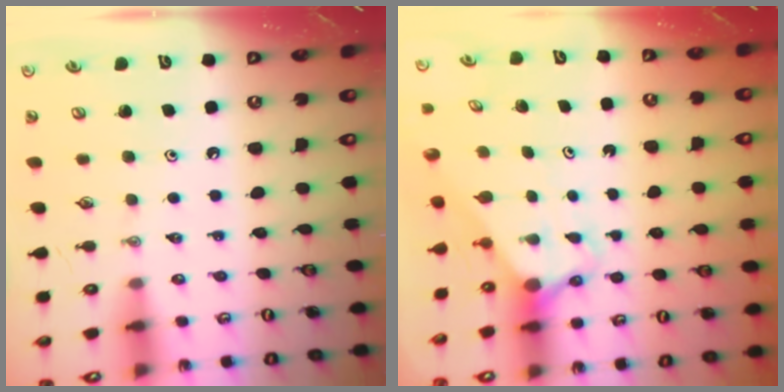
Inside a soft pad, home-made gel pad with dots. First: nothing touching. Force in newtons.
{"total": 2.6, "press": 2.6, "slide": 0.0}